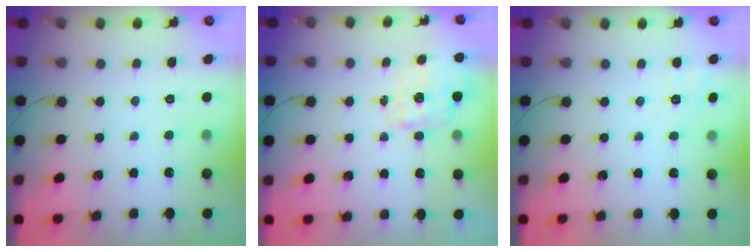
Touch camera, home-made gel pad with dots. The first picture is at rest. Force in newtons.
{"total": 1.7, "press": 1.6, "slide": 0.6}
{"total": 2.8, "press": 2.1, "slide": 1.9}